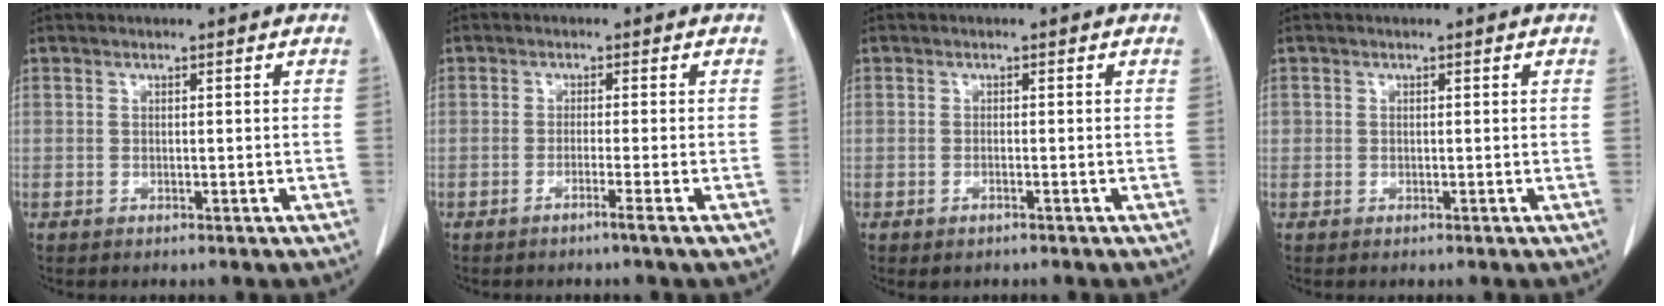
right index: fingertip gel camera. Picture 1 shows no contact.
{"total": 3.1, "force": [-2.0, -0.8, 2.2], "torque": [-0.029, -0.004, -0.030]}
{"total": 0.9, "force": [-0.6, 0.3, 0.6], "torque": [-0.011, -0.002, -0.006]}
{"total": 0.5, "force": [0.0, 0.5, 0.1], "torque": [0.007, 0.004, -0.002]}